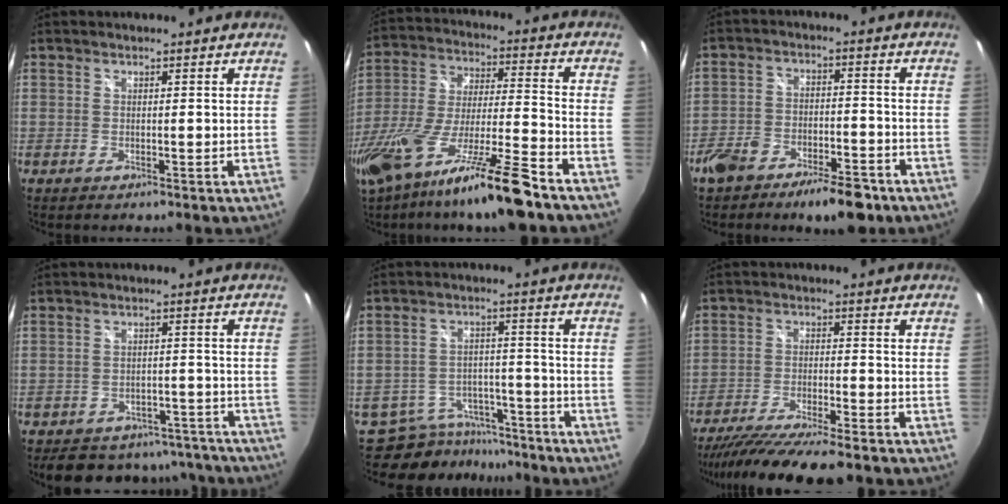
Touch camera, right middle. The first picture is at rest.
{"total": 23.0, "force": [-16.1, 1.7, 16.4], "torque": [-0.307, -0.054, -0.280]}
{"total": 10.9, "force": [-7.8, 4.3, 6.3], "torque": [-0.125, 0.009, -0.126]}
{"total": 16.1, "force": [-13.7, 6.9, 4.7], "torque": [-0.098, 0.031, -0.160]}
{"total": 11.8, "force": [-10.6, 5.1, 1.6], "torque": [-0.044, 0.025, -0.146]}
{"total": 14.2, "force": [-12.3, 0.8, 7.1], "torque": [-0.148, -0.039, -0.205]}